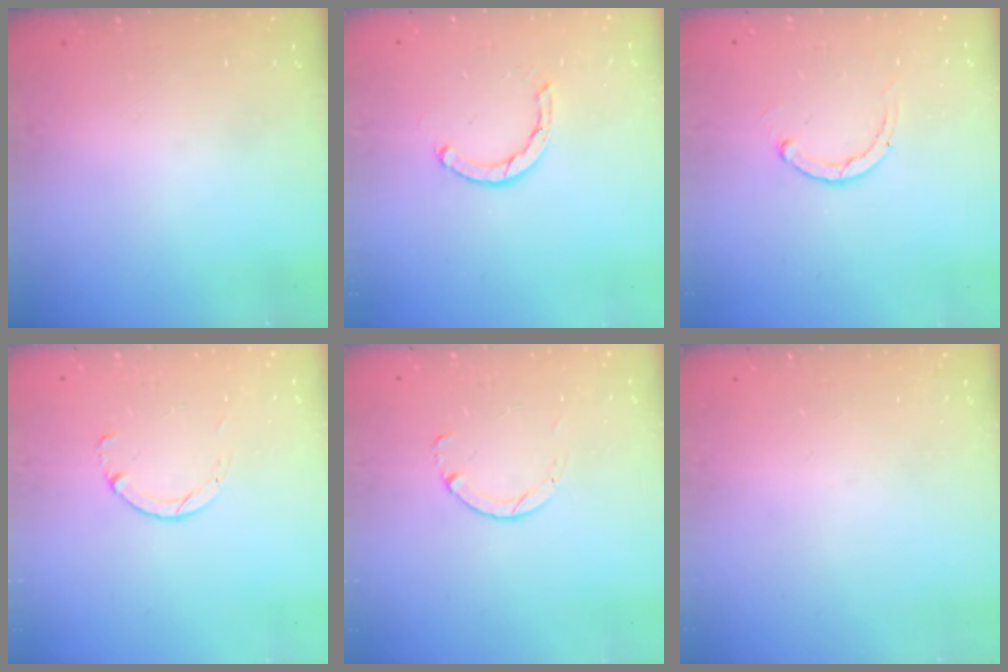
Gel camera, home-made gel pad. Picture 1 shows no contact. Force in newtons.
{"total": 1.6, "press": 1.6, "slide": 0.1}
{"total": 1.1, "press": 1.0, "slide": 0.3}
{"total": 1.8, "press": 1.8, "slide": 0.2}
{"total": 1.8, "press": 1.8, "slide": 0.2}
{"total": 0.0}